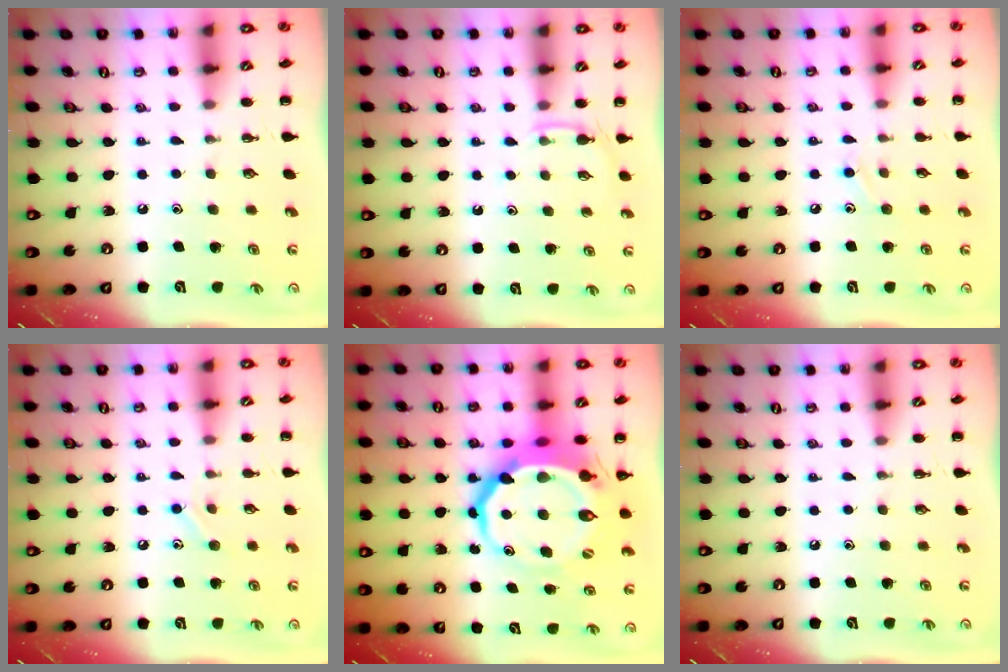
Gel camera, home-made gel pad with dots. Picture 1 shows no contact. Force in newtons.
{"total": 3.3, "press": 3.1, "slide": 1.1}
{"total": 7.0, "press": 6.6, "slide": 2.4}
{"total": 7.6, "press": 7.4, "slide": 1.9}
{"total": 13.8, "press": 13.5, "slide": 2.9}
{"total": 0.0}